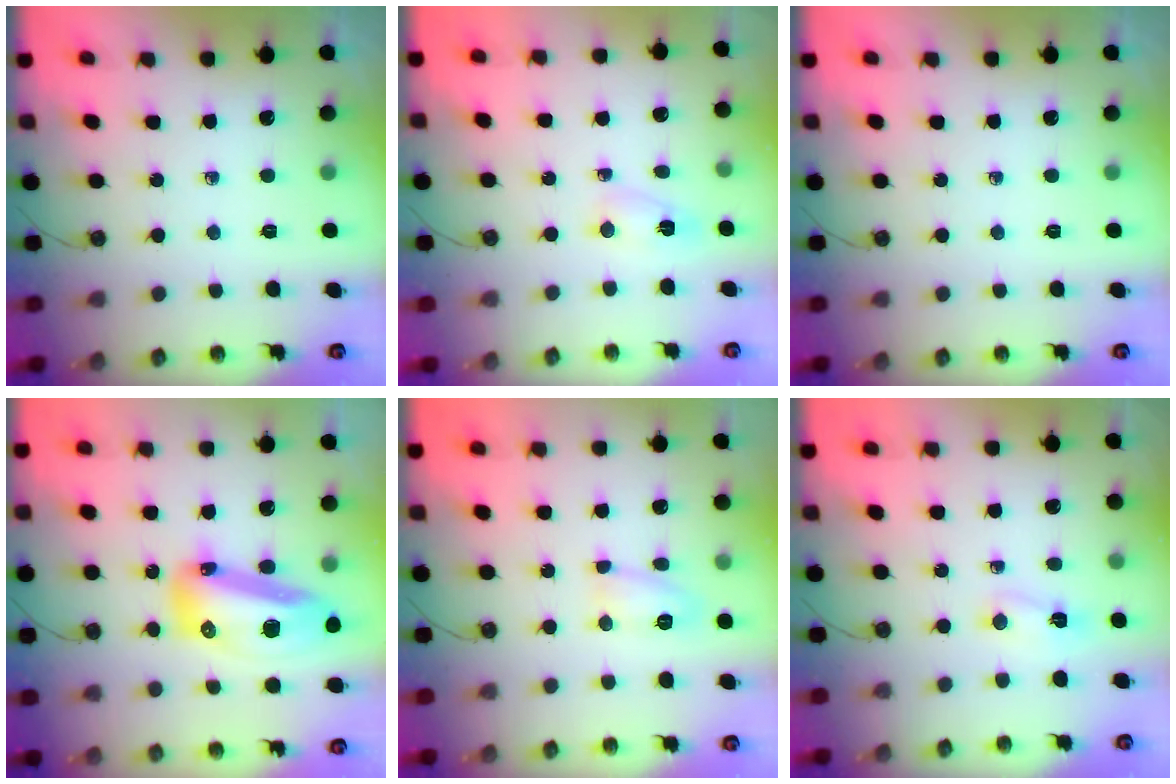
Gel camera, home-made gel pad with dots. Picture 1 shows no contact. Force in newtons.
{"total": 3.1, "press": 3.0, "slide": 0.4}
{"total": 0.0}
{"total": 17.9, "press": 17.7, "slide": 2.7}
{"total": 5.9, "press": 5.9, "slide": 0.4}
{"total": 2.4, "press": 2.1, "slide": 1.1}